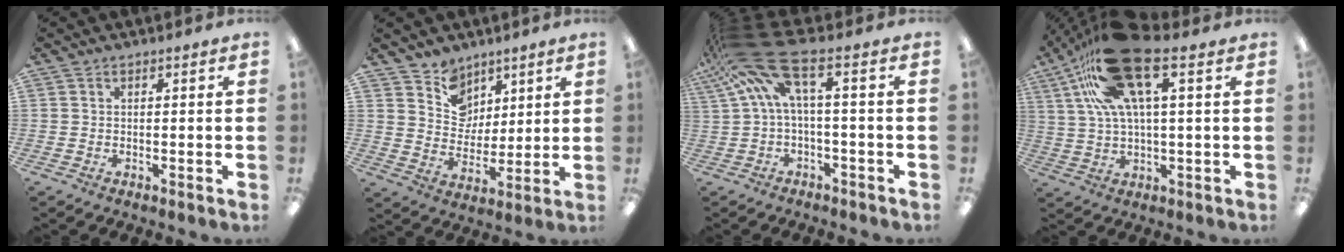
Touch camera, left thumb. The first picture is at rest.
{"total": 8.9, "force": [6.3, 6.3, 0.4], "torque": [-0.018, -0.049, 0.120]}
{"total": 12.3, "force": [3.7, 3.2, 11.2], "torque": [-0.234, -0.022, 0.054]}
{"total": 20.6, "force": [10.2, 7.2, 16.3], "torque": [-0.315, -0.016, 0.175]}